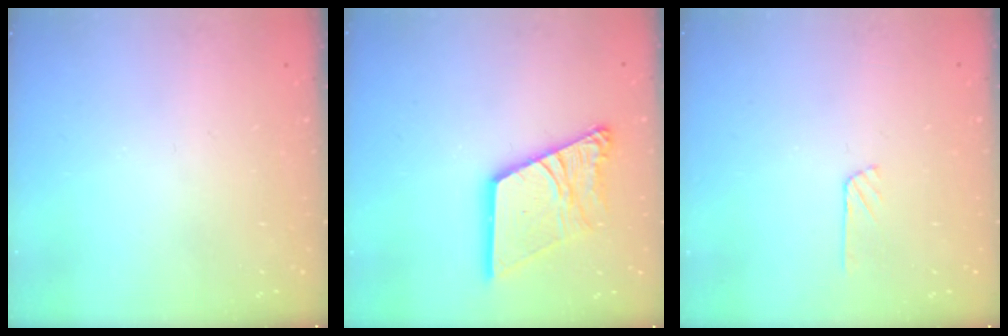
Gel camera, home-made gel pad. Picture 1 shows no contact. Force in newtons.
{"total": 18.7, "press": 18.6, "slide": 2.2}
{"total": 3.3, "press": 3.3, "slide": 0.3}